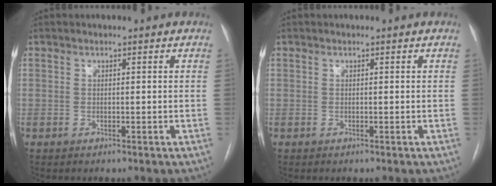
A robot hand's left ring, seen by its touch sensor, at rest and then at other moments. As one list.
[{"total": 0.0}]